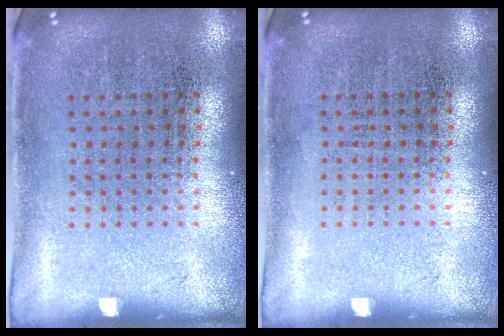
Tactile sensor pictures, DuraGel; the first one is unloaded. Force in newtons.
{"total": 0.0}